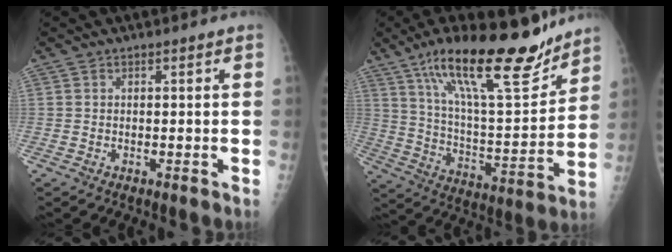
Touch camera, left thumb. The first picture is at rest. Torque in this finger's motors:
{"motor_torque": [0.33, 0.75, 1.62, -1.17, 0.34]}